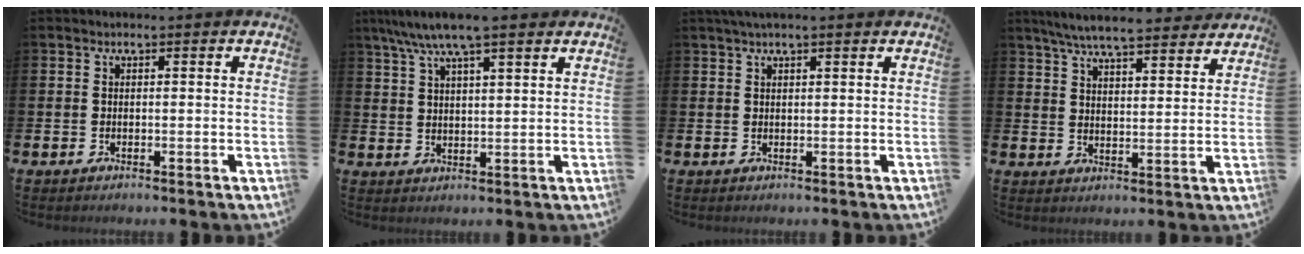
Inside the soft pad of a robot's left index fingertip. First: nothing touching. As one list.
[{"total": 7.1, "force": [6.1, 1.0, 3.6], "torque": [-0.081, -0.014, 0.109]}, {"total": 1.7, "force": [1.3, 0.0, 1.0], "torque": [-0.018, 0.002, 0.023]}, {"total": 6.9, "force": [6.6, 0.8, 2.1], "torque": [-0.049, -0.037, 0.115]}]